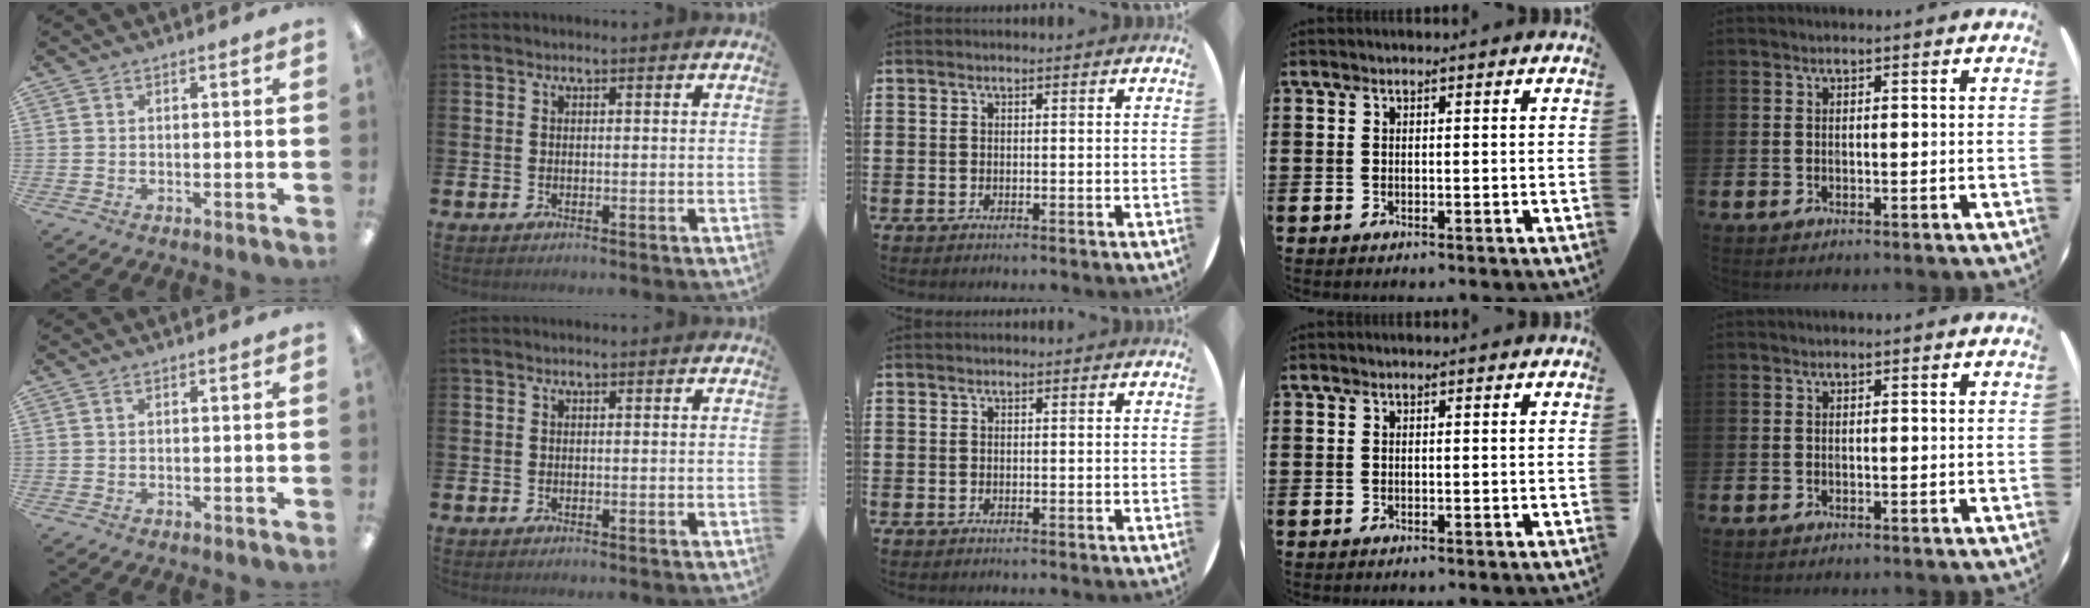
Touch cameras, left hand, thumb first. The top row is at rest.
{}